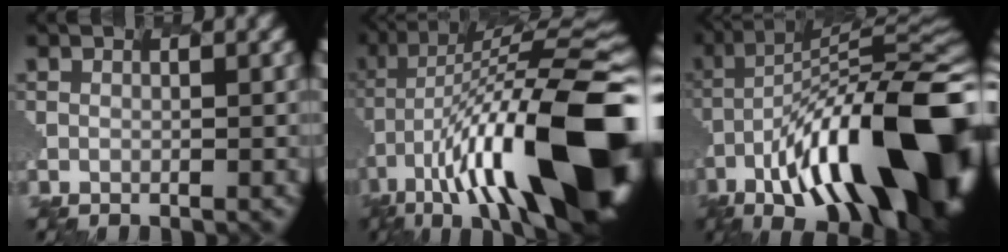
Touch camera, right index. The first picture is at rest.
{"total": 17.3, "force": [-4.8, 5.4, 15.7], "torque": [-0.268, 0.025, -0.096]}
{"total": 15.9, "force": [-5.9, 5.7, 13.6], "torque": [-0.226, 0.033, -0.114]}